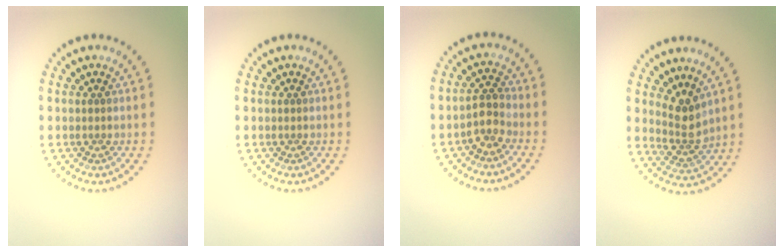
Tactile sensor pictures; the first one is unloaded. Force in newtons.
{"total": 0.0}
{"total": 2.0, "press": 1.6, "slide": 1.1}
{"total": 2.8, "press": 2.2, "slide": 1.7}